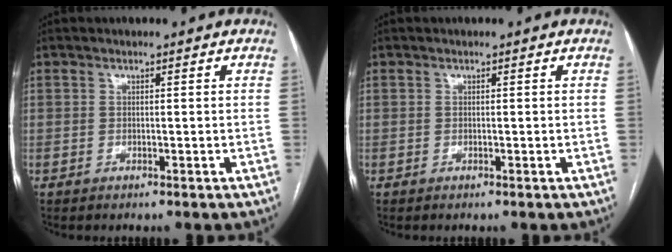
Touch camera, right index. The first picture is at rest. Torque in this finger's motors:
{"motor_torque": [0.00, 0.00, 0.00, 0.00]}